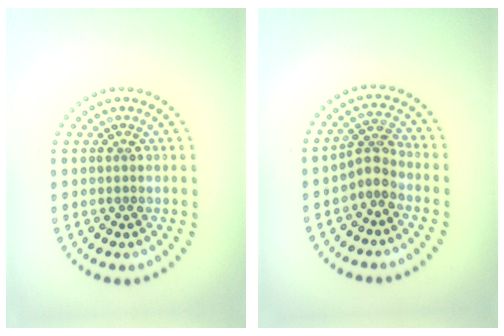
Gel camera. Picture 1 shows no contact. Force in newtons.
{"total": 2.3, "press": 1.6, "slide": 1.6}